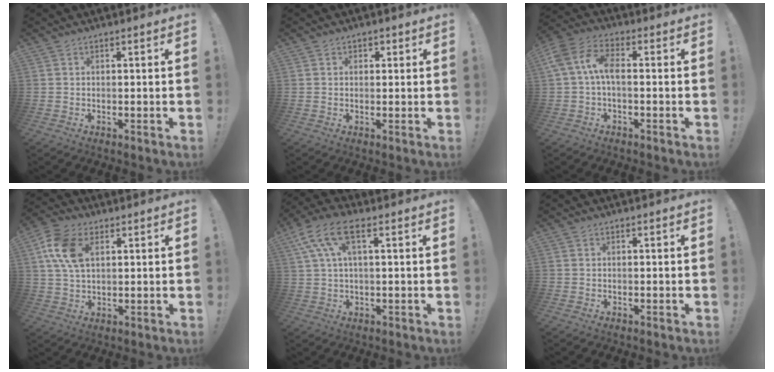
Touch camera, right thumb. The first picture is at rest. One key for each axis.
{"total": 1.1, "fx": 0.4, "fy": 1.0, "fz": 0.3, "tx": 0.010, "ty": -0.003, "tz": 0.004}
{"total": 9.1, "fx": 0.3, "fy": 4.4, "fz": 7.9, "tx": -0.174, "ty": 0.003, "tz": 0.008}
{"total": 11.9, "fx": 4.0, "fy": 7.3, "fz": 8.5, "tx": -0.166, "ty": 0.002, "tz": 0.076}
{"total": 10.6, "fx": 4.2, "fy": 4.5, "fz": 8.6, "tx": -0.169, "ty": -0.001, "tz": 0.084}
{"total": 0.0}